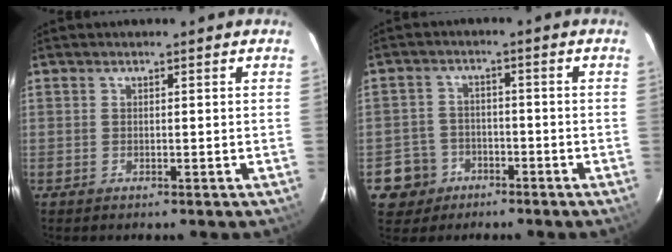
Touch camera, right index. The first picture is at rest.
{"total": 6.4, "force": [-3.1, 5.5, 0.5], "torque": [-0.026, 0.022, -0.050]}